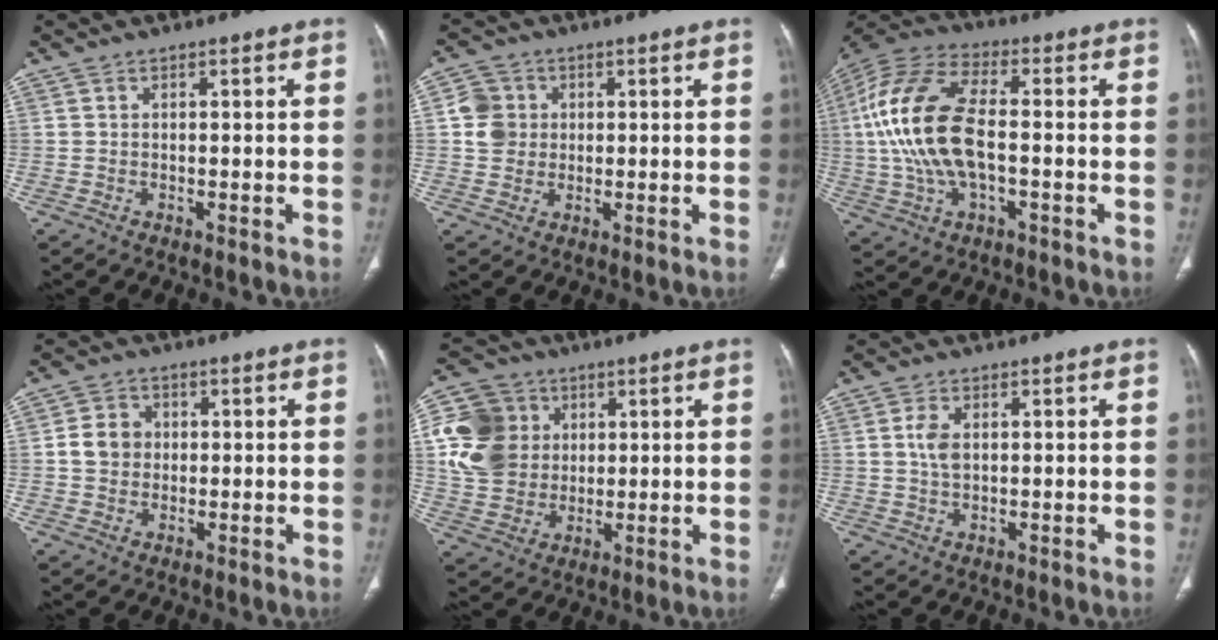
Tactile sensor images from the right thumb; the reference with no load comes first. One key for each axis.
{"total": 6.0, "fx": 0.8, "fy": 5.5, "fz": 2.2, "tx": -0.023, "ty": 0.005, "tz": 0.009}
{"total": 18.1, "fx": -0.5, "fy": 9.0, "fz": 15.7, "tx": -0.336, "ty": 0.024, "tz": -0.011}
{"total": 5.3, "fx": 0.3, "fy": 4.6, "fz": 2.4, "tx": -0.029, "ty": 0.009, "tz": 0.000}
{"total": 15.0, "fx": 2.8, "fy": 12.9, "fz": 7.3, "tx": -0.131, "ty": 0.006, "tz": 0.055}
{"total": 3.9, "fx": 0.7, "fy": 2.4, "fz": 3.0, "tx": -0.062, "ty": -0.001, "tz": 0.013}